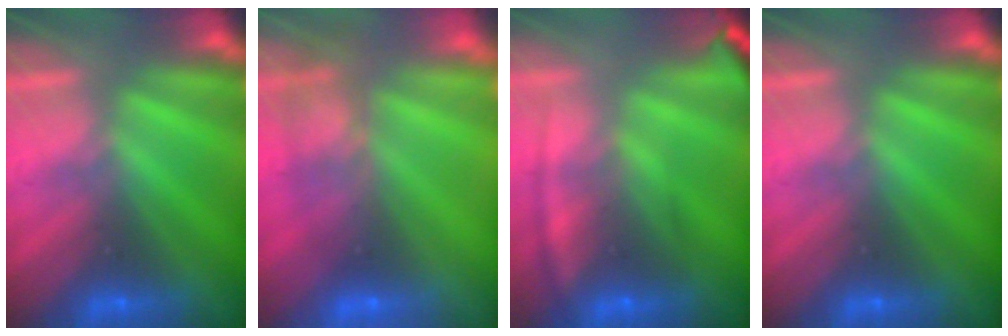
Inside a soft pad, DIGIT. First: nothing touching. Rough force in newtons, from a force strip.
{"total": 8.9}
{"total": 6.9}
{"total": 0.0}